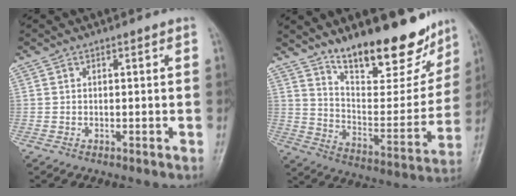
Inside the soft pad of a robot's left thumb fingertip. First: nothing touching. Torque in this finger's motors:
{"motor_torque": [0.63, 0.28, 1.38, -1.39, 0.20]}